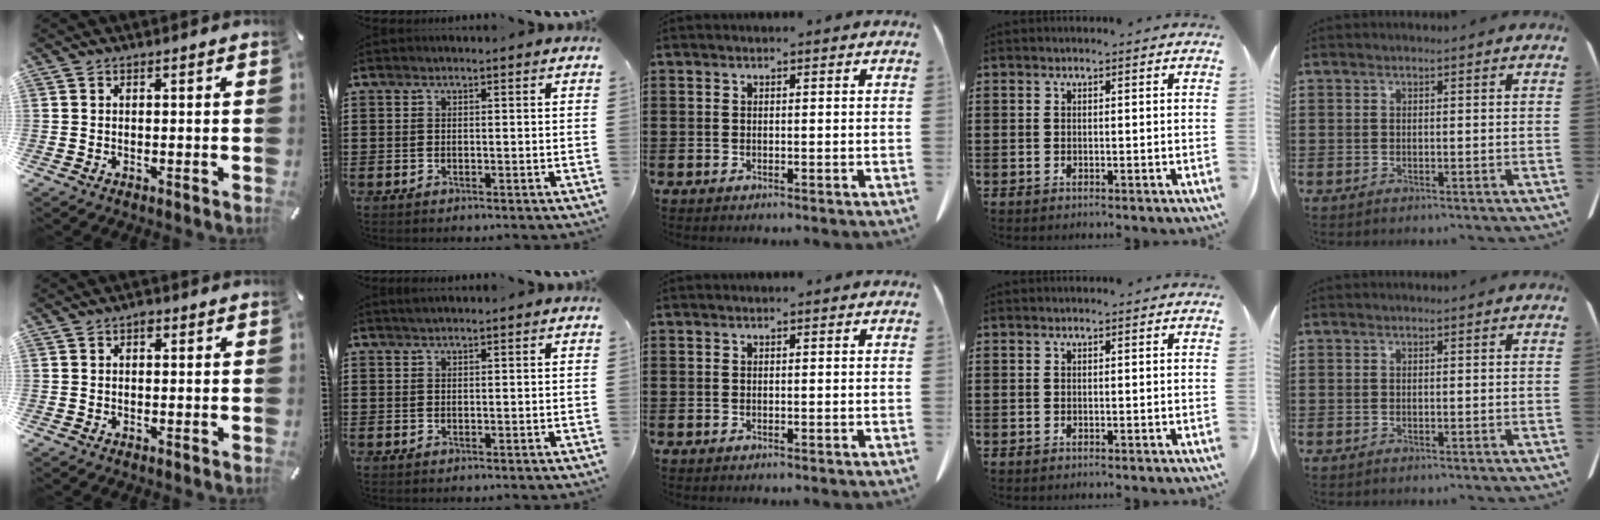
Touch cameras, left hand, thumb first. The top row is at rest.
{"thumb": {"total": 1.4, "force": [0.5, 1.0, 0.8], "torque": [-0.009, 0.004, 0.005]}, "index": {"total": 0.8, "force": [0.7, 0.0, 0.4], "torque": [-0.008, 0.000, 0.014]}}